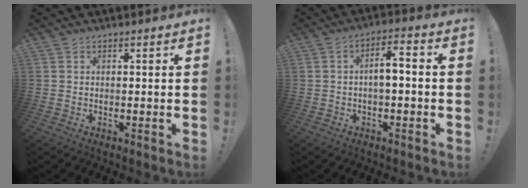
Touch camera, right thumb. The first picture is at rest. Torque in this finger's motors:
{"motor_torque": [0.04, 0.05, -0.10, 0.39, 0.05]}